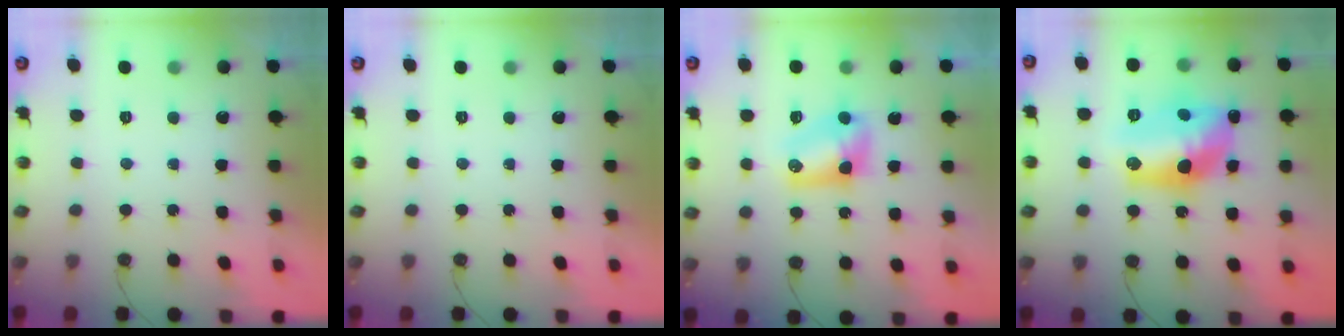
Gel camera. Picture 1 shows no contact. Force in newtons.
{"total": 0.0}
{"total": 7.3, "press": 7.3, "slide": 0.7}
{"total": 18.9, "press": 18.4, "slide": 4.2}